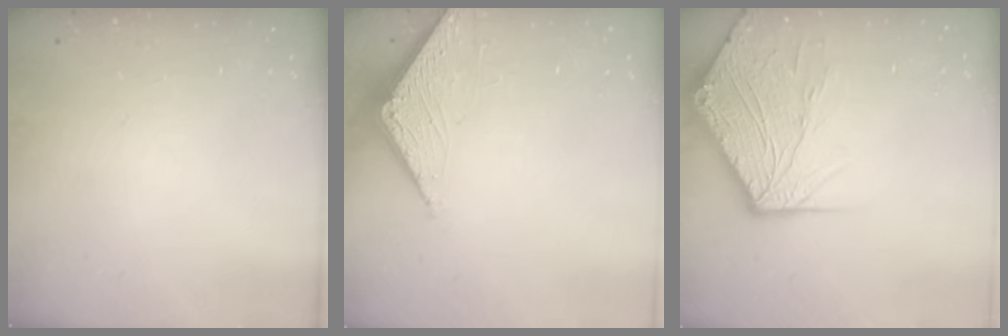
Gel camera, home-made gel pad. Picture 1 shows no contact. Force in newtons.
{"total": 2.6, "press": 2.6, "slide": 0.3}
{"total": 11.3, "press": 11.2, "slide": 1.3}